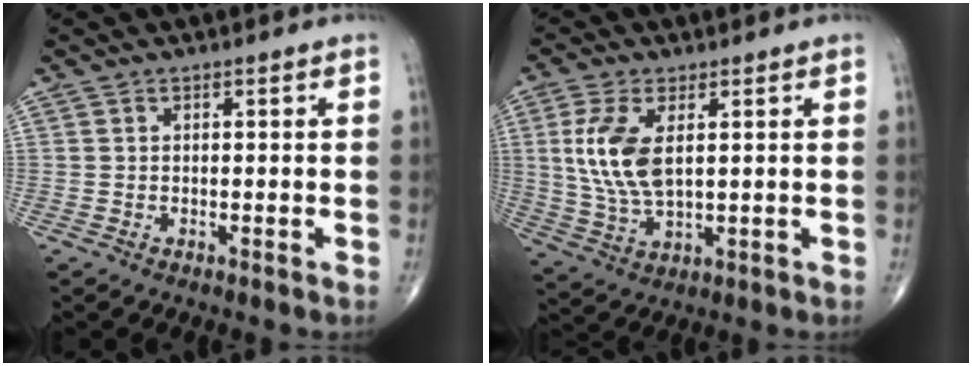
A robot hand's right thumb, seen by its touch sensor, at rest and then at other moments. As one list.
[{"total": 10.4, "force": [2.1, 5.0, 8.9], "torque": [-0.194, -0.008, 0.050]}]